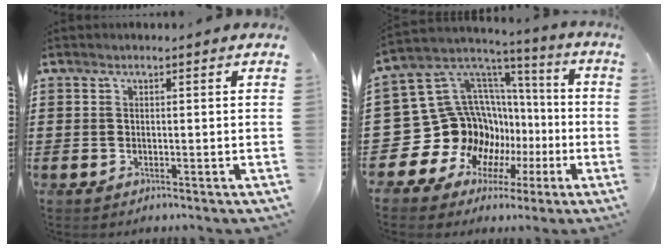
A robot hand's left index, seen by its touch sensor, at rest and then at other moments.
{"total": 17.3, "force": [-3.0, 15.5, 7.1], "torque": [-0.183, -0.043, 0.004]}